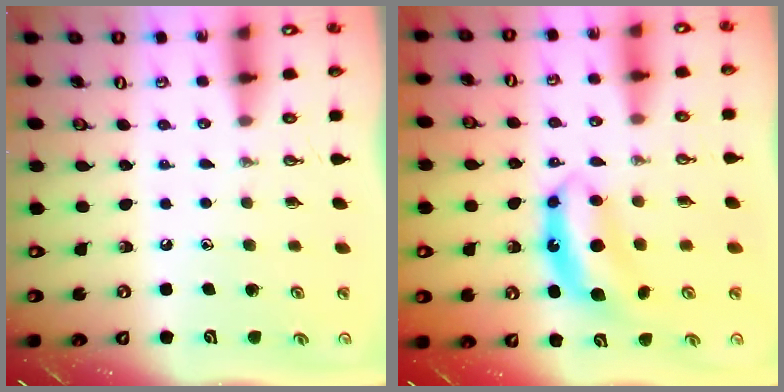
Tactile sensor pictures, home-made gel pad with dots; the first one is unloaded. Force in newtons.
{"total": 7.8, "press": 7.8, "slide": 0.2}